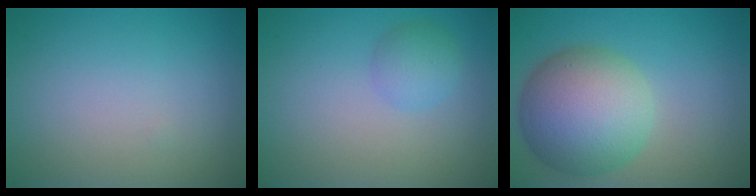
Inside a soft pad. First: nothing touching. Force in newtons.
{"total": 2.0, "press": 2.0, "slide": 0.1}
{"total": 9.4, "press": 9.4, "slide": 0.4}